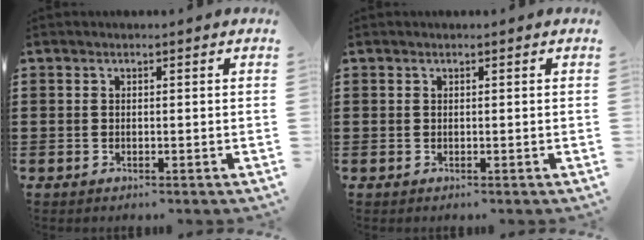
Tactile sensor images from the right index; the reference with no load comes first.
{"total": 0.0}